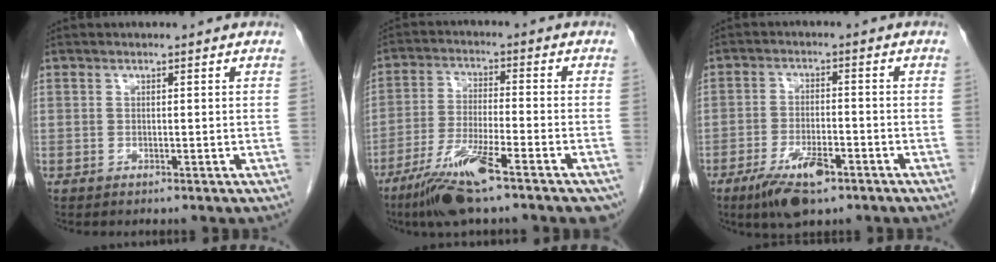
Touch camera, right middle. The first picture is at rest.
{"total": 13.5, "force": [-8.7, 1.6, 10.3], "torque": [-0.166, -0.024, -0.150]}
{"total": 7.7, "force": [-4.7, 2.3, 5.6], "torque": [-0.108, -0.009, -0.078]}